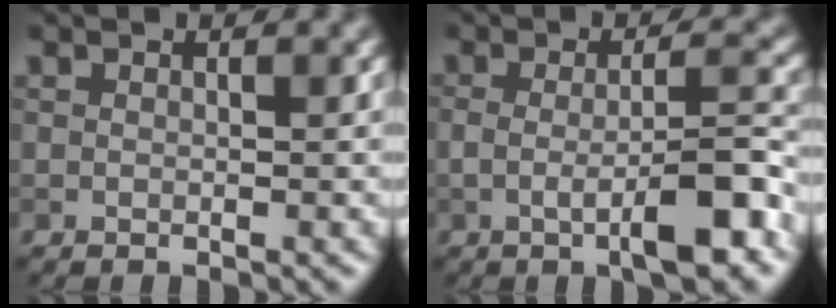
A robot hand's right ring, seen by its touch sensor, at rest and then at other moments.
{"total": 5.6, "force": [-1.7, 1.2, 5.2], "torque": [-0.085, 0.001, -0.030]}